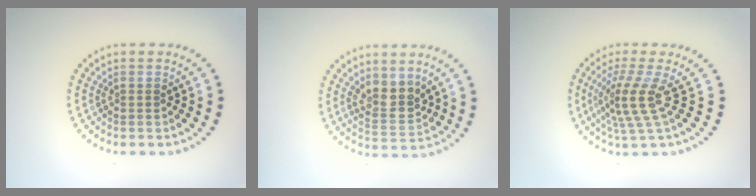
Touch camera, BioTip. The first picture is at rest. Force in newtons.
{"total": 3.2, "press": 3.0, "slide": 1.3}
{"total": 3.8, "press": 2.8, "slide": 2.7}